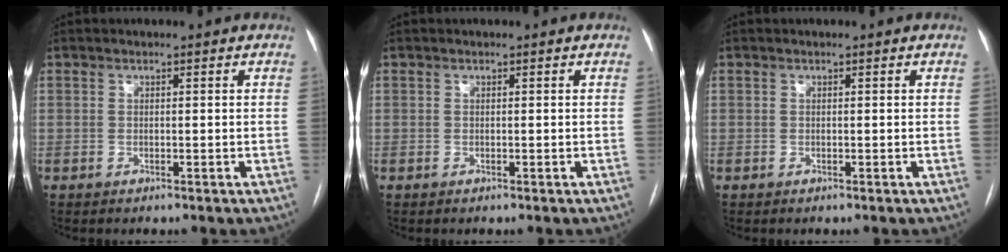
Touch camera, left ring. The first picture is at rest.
{"total": 0.0}
{"total": 0.0}